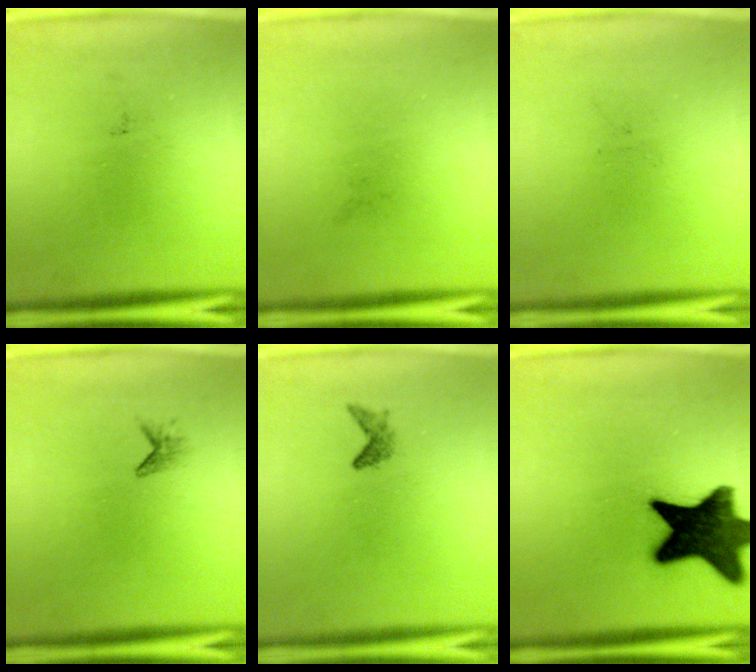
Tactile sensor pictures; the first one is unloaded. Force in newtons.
{"total": 0.0}
{"total": 0.0}
{"total": 1.0}
{"total": 1.1}
{"total": 19.3}